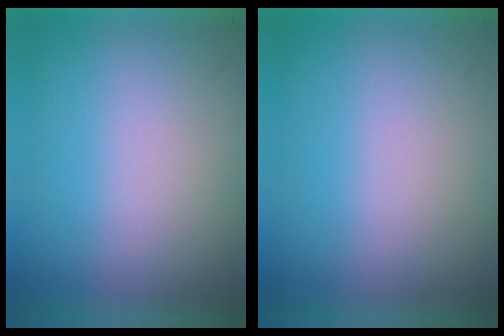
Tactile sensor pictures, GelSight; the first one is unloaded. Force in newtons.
{"total": 0.0}